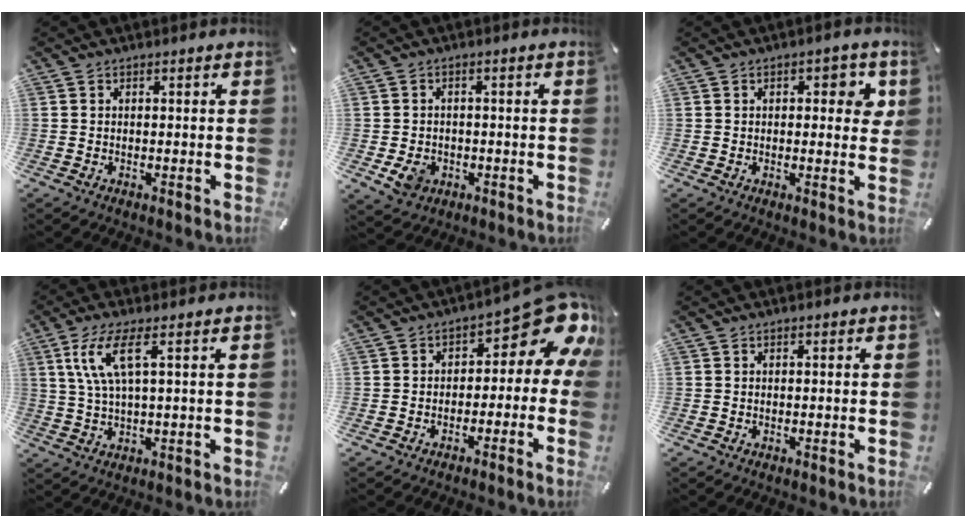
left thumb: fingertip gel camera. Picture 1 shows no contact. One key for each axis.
{"total": 5.0, "fx": -1.6, "fy": 4.2, "fz": 2.2, "tx": -0.039, "ty": -0.001, "tz": -0.032}
{"total": 5.1, "fx": 1.3, "fy": 2.5, "fz": 4.2, "tx": -0.056, "ty": -0.002, "tz": 0.013}
{"total": 8.7, "fx": 3.1, "fy": 2.0, "fz": 7.8, "tx": -0.166, "ty": 0.001, "tz": 0.052}
{"total": 10.9, "fx": 4.1, "fy": 5.7, "fz": 8.4, "tx": -0.097, "ty": -0.039, "tz": 0.066}
{"total": 0.0}